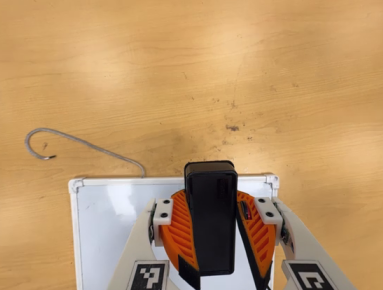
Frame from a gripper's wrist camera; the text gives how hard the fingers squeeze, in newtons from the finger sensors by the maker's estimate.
{"total": 11.3, "left": 11.4, "right": 11.2}